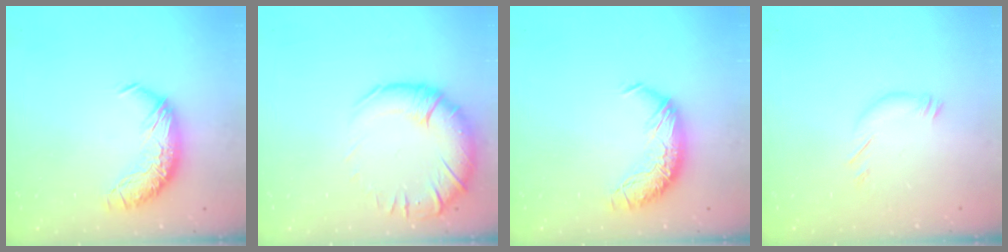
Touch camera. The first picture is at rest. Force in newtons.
{"total": 4.5, "press": 1.9, "slide": 4.0}
{"total": 0.0}
{"total": 6.4, "press": 6.4, "slide": 0.7}